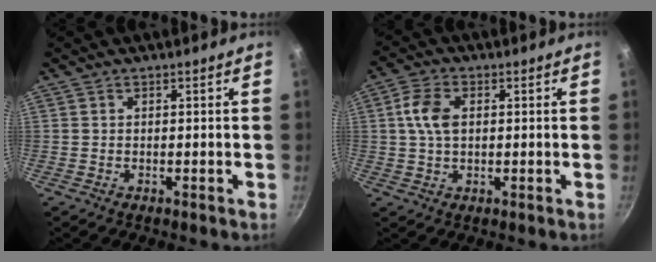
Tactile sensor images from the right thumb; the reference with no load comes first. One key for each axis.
{"total": 6.3, "fx": 1.0, "fy": 4.0, "fz": 4.8, "tx": -0.089, "ty": 0.009, "tz": 0.014}